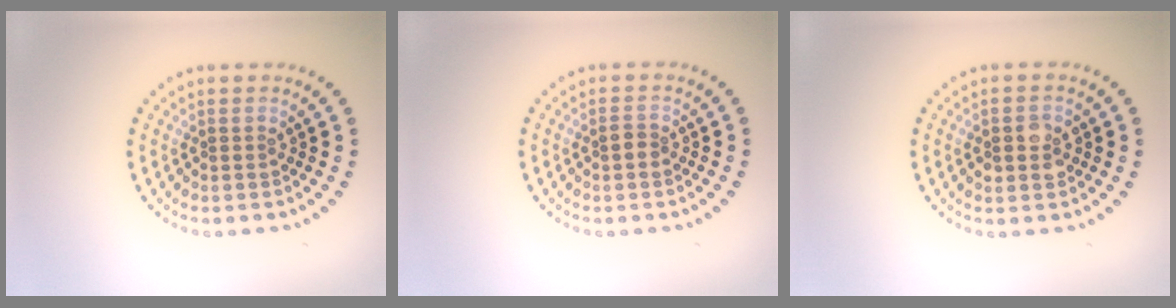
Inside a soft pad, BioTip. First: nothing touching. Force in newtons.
{"total": 1.1, "press": 1.1, "slide": 0.2}
{"total": 2.8, "press": 2.8, "slide": 0.2}